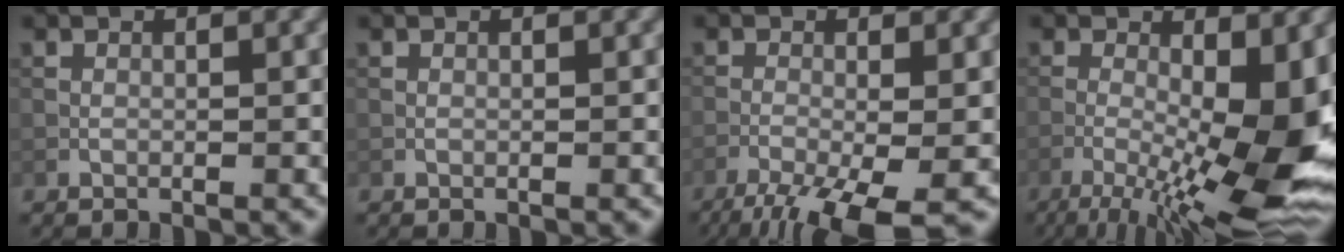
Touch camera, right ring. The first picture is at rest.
{"total": 0.0}
{"total": 7.3, "force": [-4.5, 1.8, 5.4], "torque": [-0.102, -0.024, -0.083]}
{"total": 14.0, "force": [-3.8, 4.4, 12.8], "torque": [-0.210, -0.007, -0.058]}